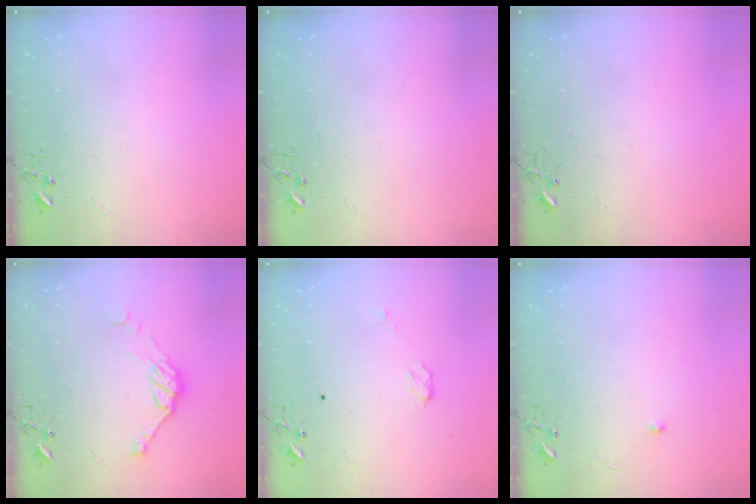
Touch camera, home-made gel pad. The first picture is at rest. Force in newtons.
{"total": 0.0}
{"total": 0.0}
{"total": 9.5, "press": 9.5, "slide": 0.4}
{"total": 3.7, "press": 3.6, "slide": 0.5}
{"total": 3.8, "press": 3.7, "slide": 0.6}